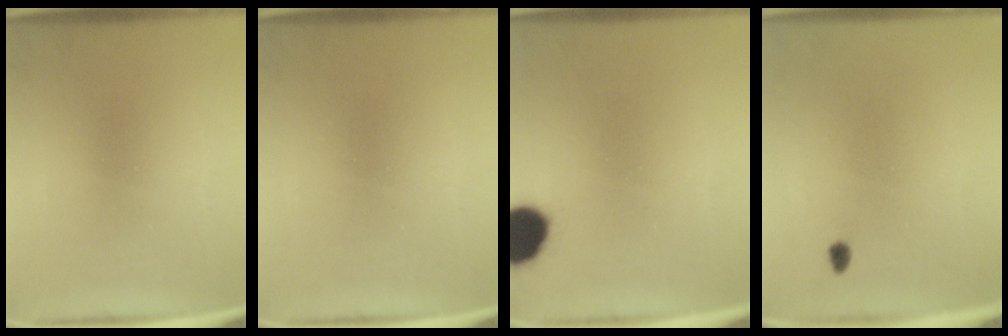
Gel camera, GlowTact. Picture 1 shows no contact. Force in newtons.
{"total": 0.0}
{"total": 10.9}
{"total": 1.5}